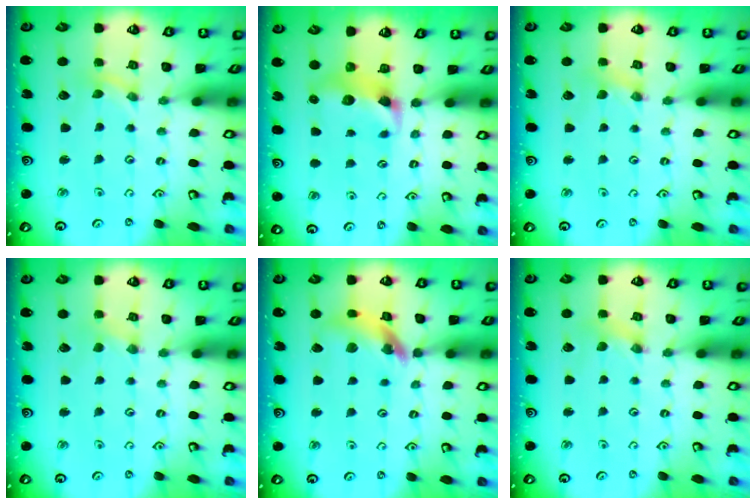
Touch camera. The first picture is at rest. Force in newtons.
{"total": 7.0, "press": 7.0, "slide": 0.7}
{"total": 0.0}
{"total": 0.0}
{"total": 13.3, "press": 13.2, "slide": 1.6}
{"total": 1.0, "press": 1.0, "slide": 0.2}